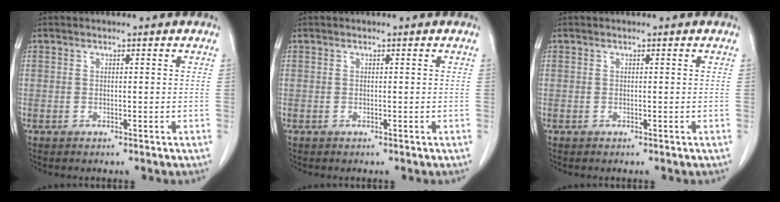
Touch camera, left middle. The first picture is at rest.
{"total": 0.0}
{"total": 0.0}